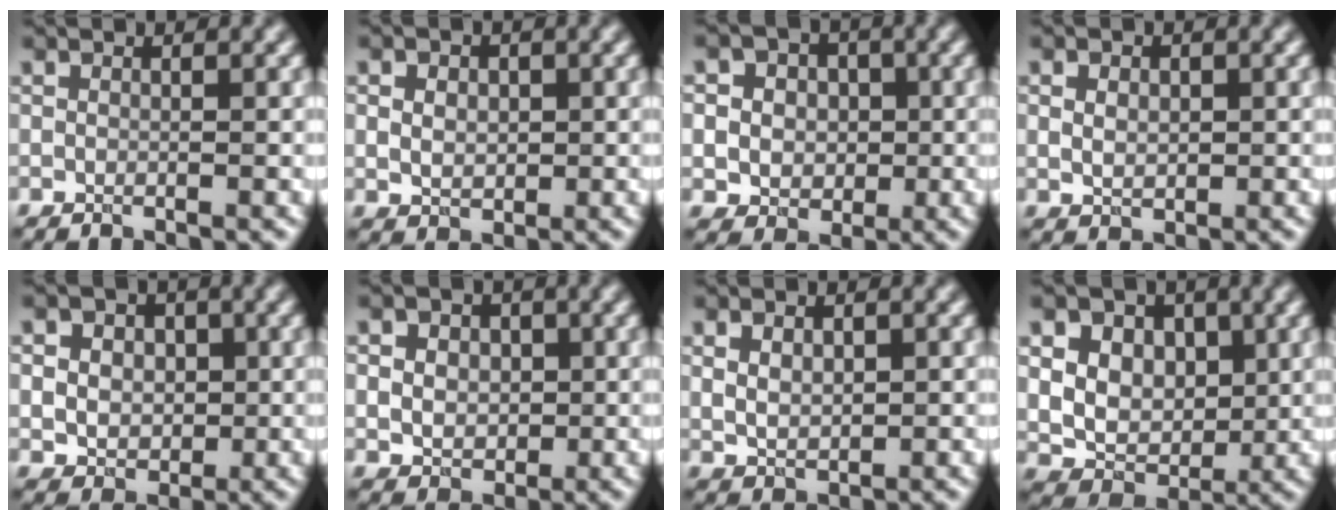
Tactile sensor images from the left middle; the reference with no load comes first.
{"total": 3.1, "force": [0.8, 2.4, 1.8], "torque": [-0.028, 0.010, 0.001]}
{"total": 7.3, "force": [1.7, 6.4, 3.2], "torque": [-0.060, 0.031, 0.013]}
{"total": 1.9, "force": [0.3, 1.5, 1.2], "torque": [-0.019, 0.001, 0.006]}
{"total": 6.8, "force": [1.8, 5.5, 3.6], "torque": [-0.061, 0.028, 0.012]}
{"total": 5.9, "force": [1.6, 4.7, 3.2], "torque": [-0.053, 0.024, 0.007]}
{"total": 2.6, "force": [0.5, 1.7, 1.8], "torque": [-0.035, -0.003, 0.017]}
{"total": 10.5, "force": [3.9, 8.0, 5.6], "torque": [-0.095, 0.018, 0.063]}